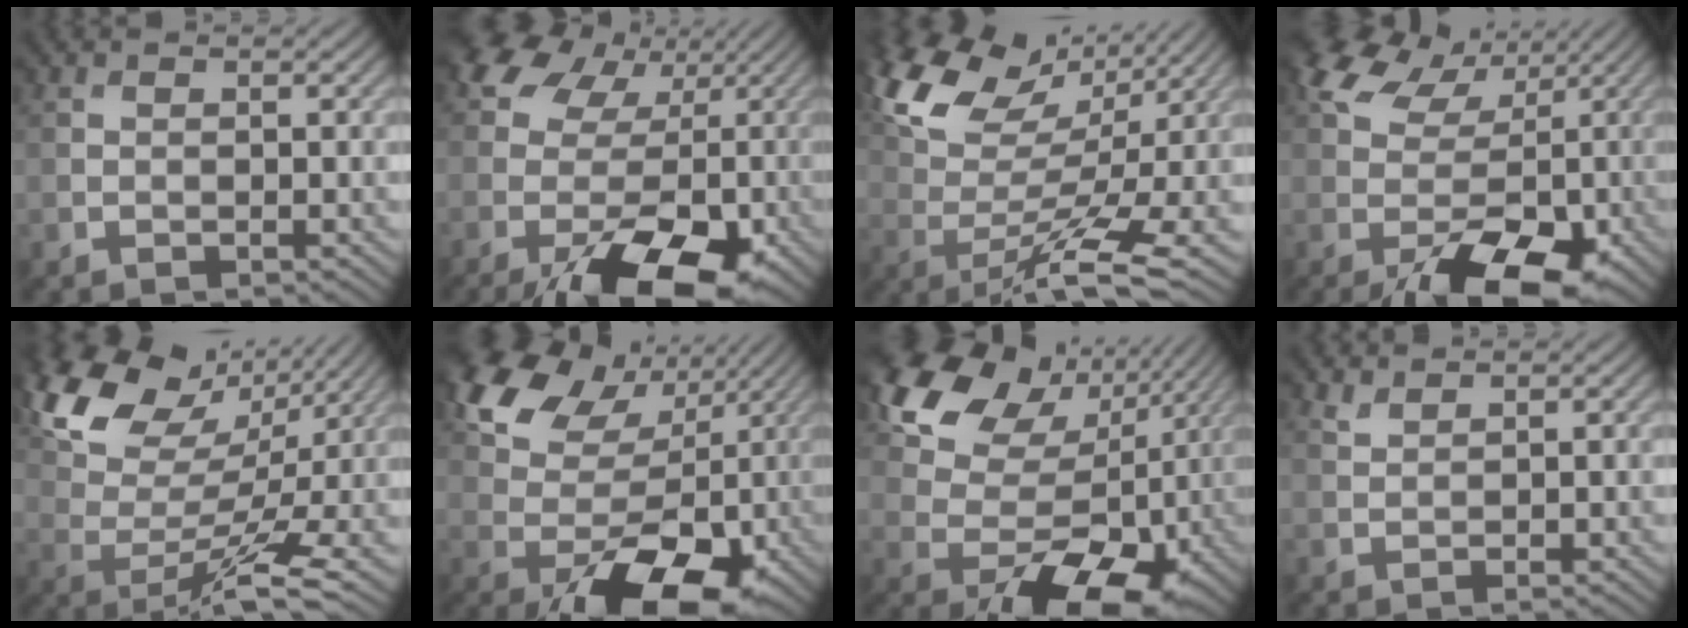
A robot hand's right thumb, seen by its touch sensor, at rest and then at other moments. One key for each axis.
{"total": 16.8, "fx": -3.6, "fy": 11.1, "fz": 12.1, "tx": -0.204, "ty": -0.021, "tz": -0.031}
{"total": 12.4, "fx": 5.5, "fy": 5.3, "fz": 9.8, "tx": -0.195, "ty": 0.001, "tz": 0.107}
{"total": 13.0, "fx": -1.9, "fy": 8.2, "fz": 9.9, "tx": -0.168, "ty": -0.017, "tz": -0.006}
{"total": 13.3, "fx": 6.8, "fy": 6.7, "fz": 9.3, "tx": -0.192, "ty": 0.014, "tz": 0.129}
{"total": 16.5, "fx": 0.1, "fy": 11.2, "fz": 12.1, "tx": -0.189, "ty": -0.004, "tz": 0.040}
{"total": 17.5, "fx": 2.7, "fy": 12.2, "fz": 12.2, "tx": -0.183, "ty": 0.005, "tz": 0.076}
{"total": 1.2, "fx": 1.1, "fy": 0.3, "fz": 0.0, "tx": -0.004, "ty": 0.000, "tz": 0.030}